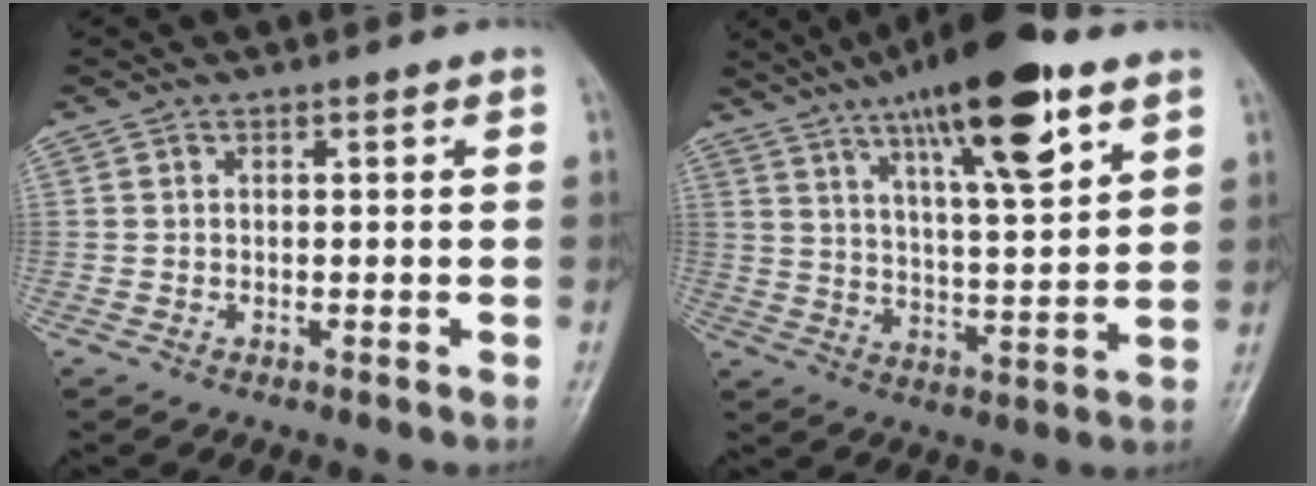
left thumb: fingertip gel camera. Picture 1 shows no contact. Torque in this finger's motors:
{"motor_torque": [2.56, 2.32, 1.76, -1.01, 0.50]}